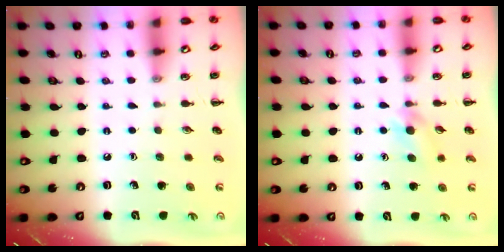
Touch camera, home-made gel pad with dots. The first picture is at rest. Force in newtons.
{"total": 5.5, "press": 5.0, "slide": 2.2}